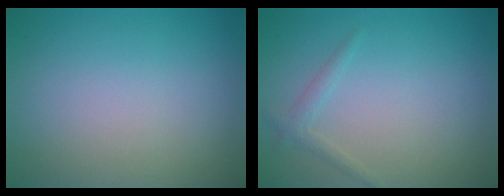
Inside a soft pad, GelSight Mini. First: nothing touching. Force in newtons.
{"total": 1.1, "press": 1.1, "slide": 0.1}